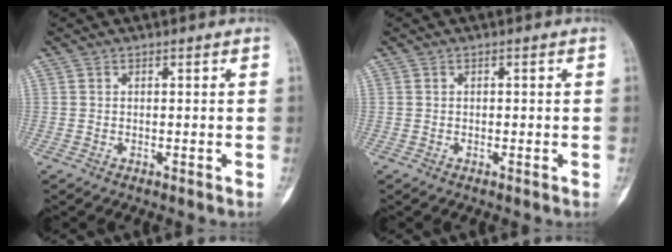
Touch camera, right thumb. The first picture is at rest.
{"total": 0.0}